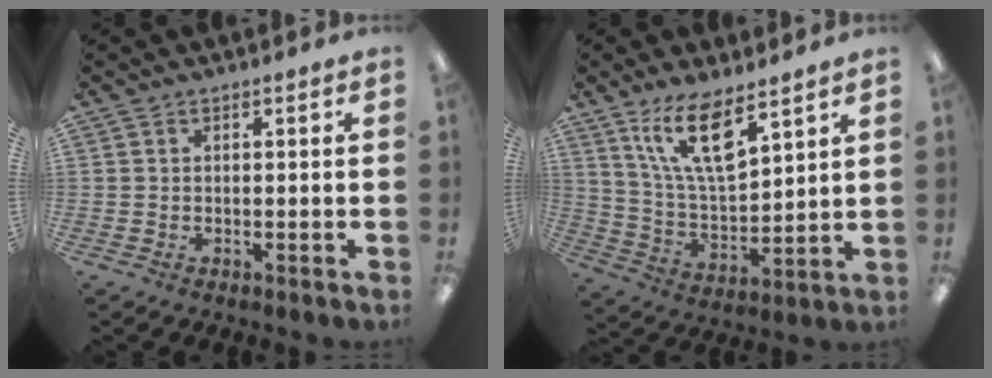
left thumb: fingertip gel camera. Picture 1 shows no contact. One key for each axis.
{"total": 14.6, "fx": 9.7, "fy": 4.9, "fz": 9.8, "tx": -0.202, "ty": -0.038, "tz": 0.170}